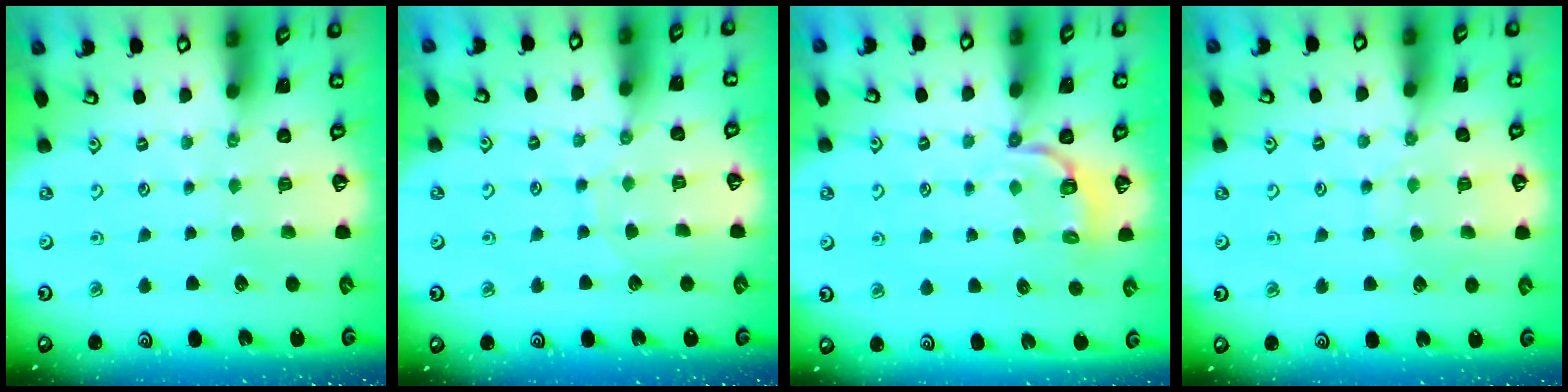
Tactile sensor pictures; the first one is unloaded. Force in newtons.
{"total": 5.3, "press": 5.2, "slide": 0.6}
{"total": 4.2, "press": 3.2, "slide": 2.7}
{"total": 6.5, "press": 6.5, "slide": 0.8}